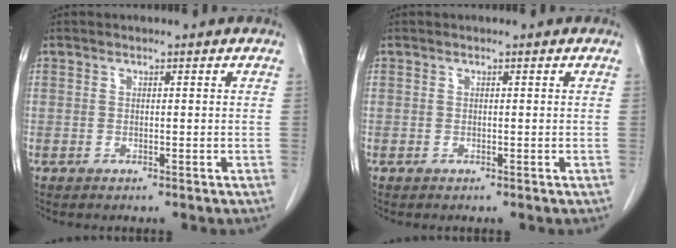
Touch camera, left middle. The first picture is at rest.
{"total": 0.0}